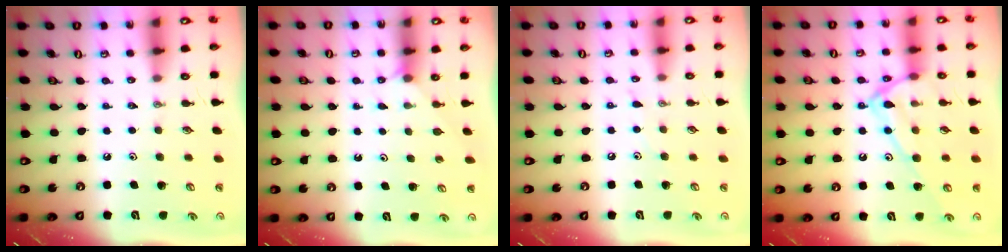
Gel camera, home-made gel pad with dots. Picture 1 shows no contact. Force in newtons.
{"total": 3.9, "press": 3.9, "slide": 0.3}
{"total": 3.8, "press": 3.8, "slide": 0.6}
{"total": 15.1, "press": 15.0, "slide": 1.1}